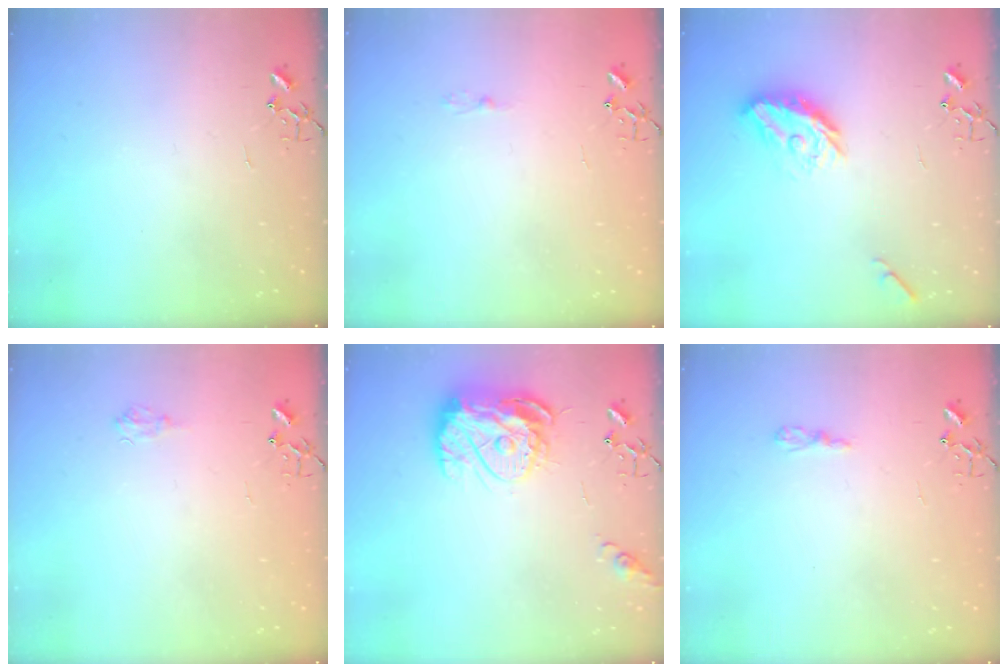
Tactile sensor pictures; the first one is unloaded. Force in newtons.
{"total": 2.5, "press": 2.5, "slide": 0.3}
{"total": 11.3, "press": 11.3, "slide": 0.6}
{"total": 6.1, "press": 6.1, "slide": 0.8}
{"total": 14.4, "press": 14.4, "slide": 1.3}
{"total": 4.8, "press": 4.7, "slide": 0.6}